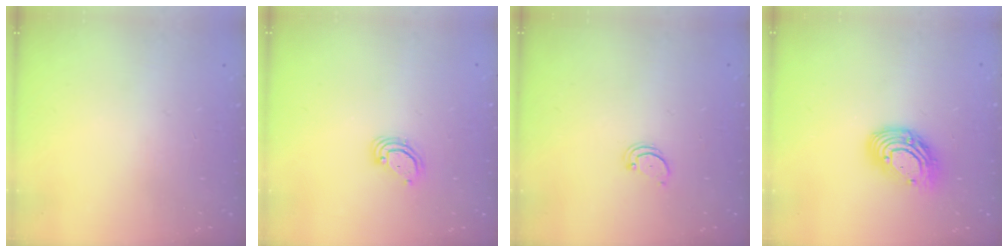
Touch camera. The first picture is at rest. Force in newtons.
{"total": 3.2, "press": 3.2, "slide": 0.2}
{"total": 2.0, "press": 2.0, "slide": 0.2}
{"total": 12.0, "press": 11.9, "slide": 1.0}